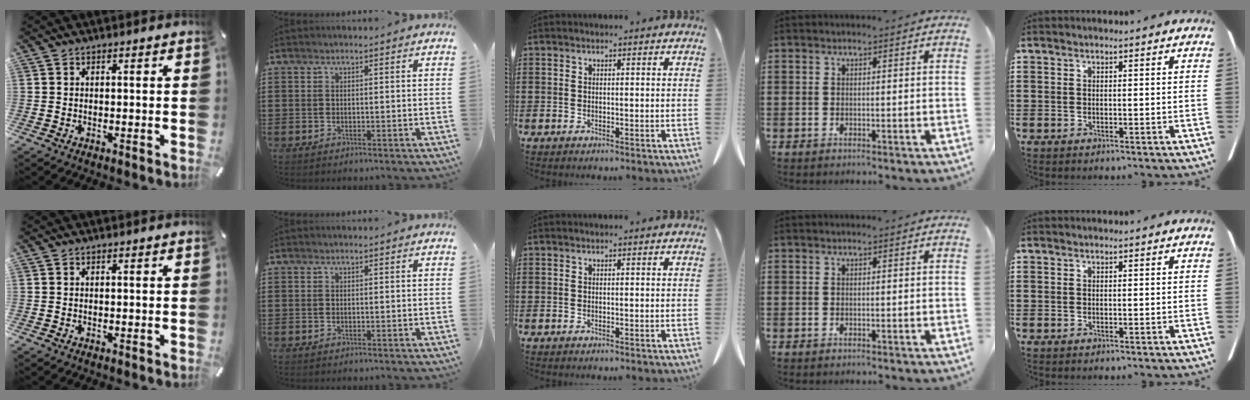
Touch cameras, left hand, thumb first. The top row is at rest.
{}